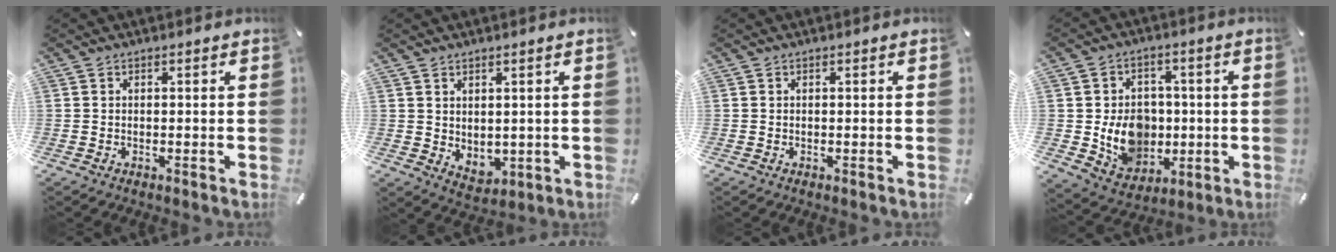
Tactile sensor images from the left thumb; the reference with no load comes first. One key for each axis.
{"total": 3.5, "fx": 2.4, "fy": 2.5, "fz": 0.4, "tx": 0.002, "ty": -0.014, "tz": 0.043}
{"total": 0.0}
{"total": 12.2, "fx": -0.8, "fy": 10.6, "fz": 6.0, "tx": -0.112, "ty": 0.007, "tz": -0.004}